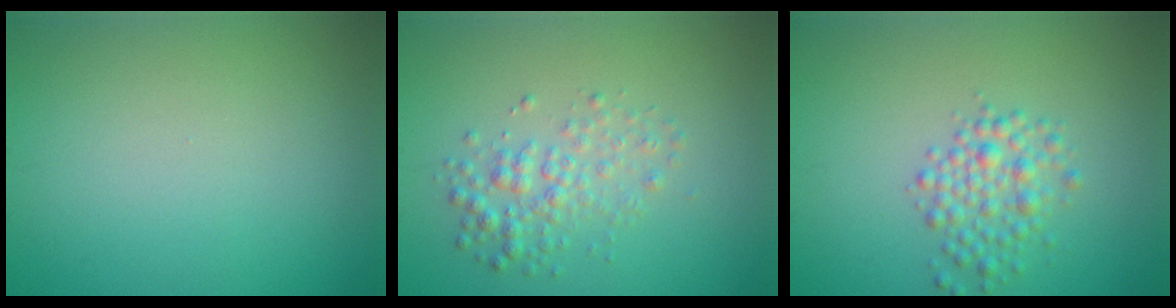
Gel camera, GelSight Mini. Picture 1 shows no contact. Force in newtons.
{"total": 2.5, "press": 2.5, "slide": 0.0}
{"total": 2.7, "press": 2.7, "slide": 0.1}